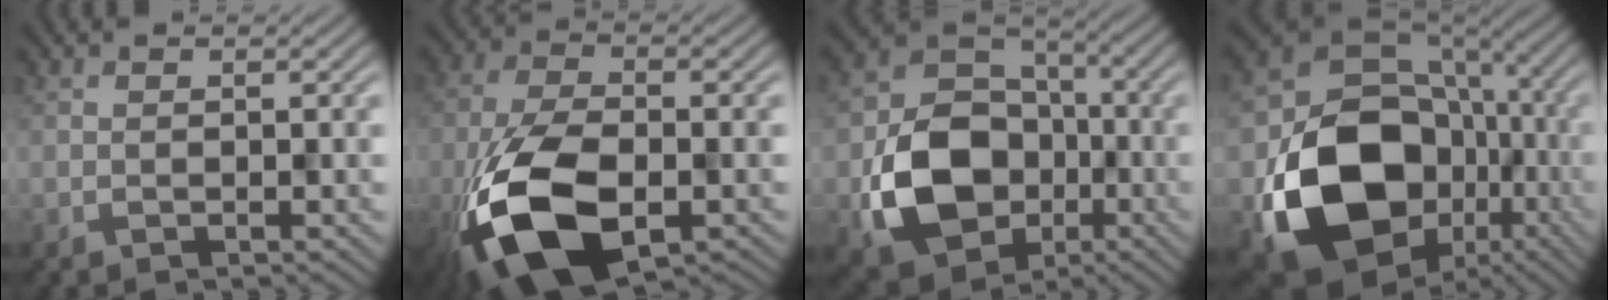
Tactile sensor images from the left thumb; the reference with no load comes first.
{"total": 13.9, "force": [-6.5, 6.9, 10.2], "torque": [-0.223, -0.038, -0.119]}
{"total": 12.3, "force": [-4.1, 9.8, 6.1], "torque": [-0.131, -0.027, -0.074]}
{"total": 16.9, "force": [-4.3, 13.9, 8.6], "torque": [-0.178, -0.066, -0.043]}